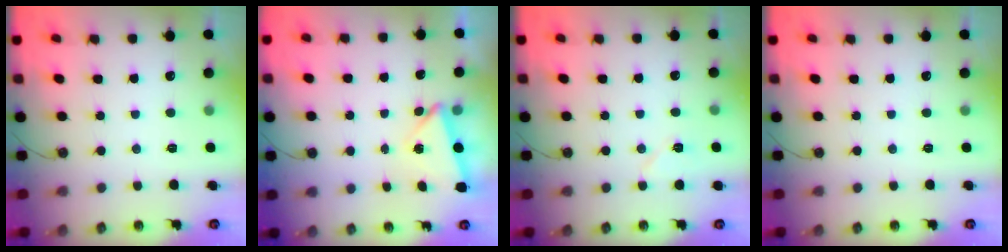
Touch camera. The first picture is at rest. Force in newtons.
{"total": 2.9, "press": 2.6, "slide": 1.2}
{"total": 6.6, "press": 6.4, "slide": 1.6}
{"total": 0.0}